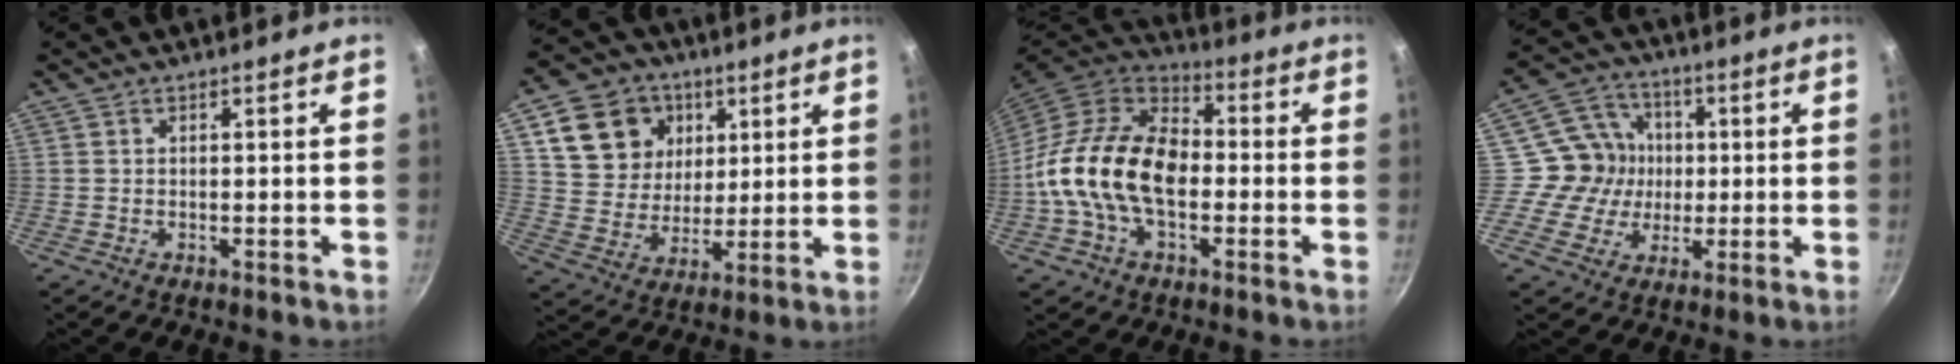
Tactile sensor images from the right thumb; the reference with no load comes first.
{"total": 15.2, "force": [5.9, 12.5, 6.4], "torque": [-0.091, -0.014, 0.104]}
{"total": 19.6, "force": [-2.1, 12.3, 15.0], "torque": [-0.244, 0.032, -0.056]}
{"total": 10.0, "force": [0.2, 9.6, 2.6], "torque": [-0.009, 0.014, -0.013]}